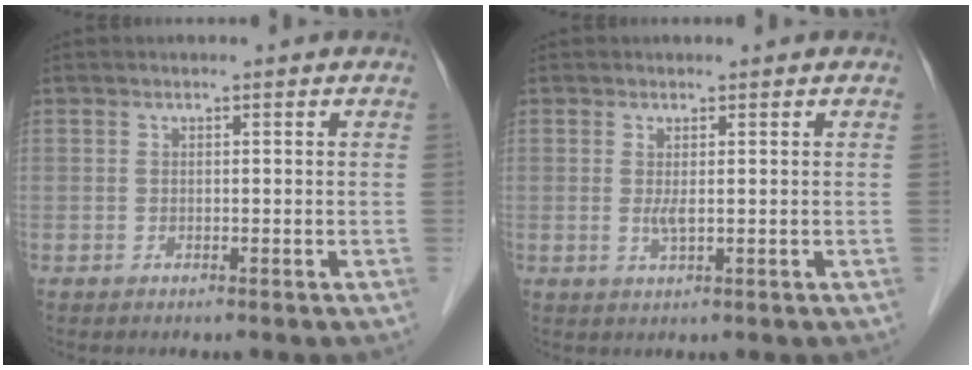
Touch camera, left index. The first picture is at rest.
{"total": 1.5, "force": [0.1, 0.1, 1.5], "torque": [-0.037, -0.004, 0.004]}